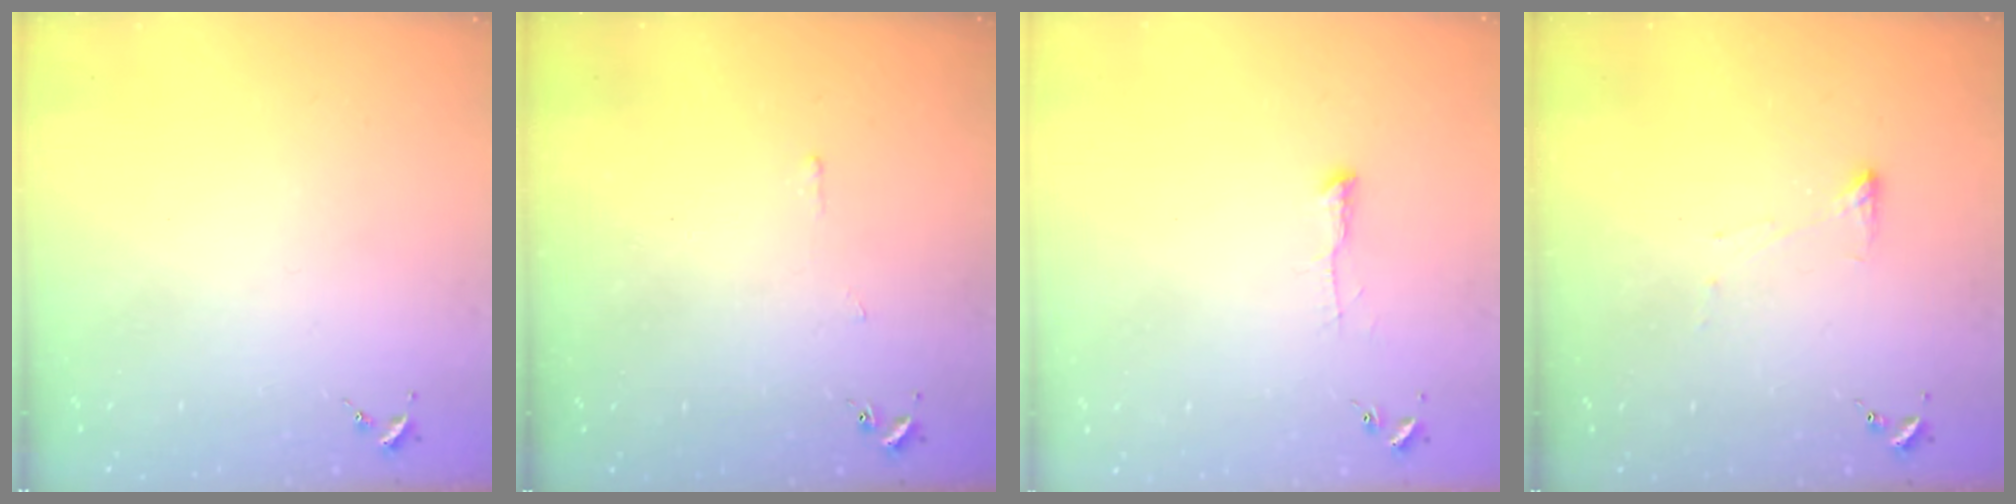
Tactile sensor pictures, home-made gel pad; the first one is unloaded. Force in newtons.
{"total": 2.5, "press": 2.5, "slide": 0.5}
{"total": 5.5, "press": 5.5, "slide": 0.5}
{"total": 3.5, "press": 3.4, "slide": 0.7}